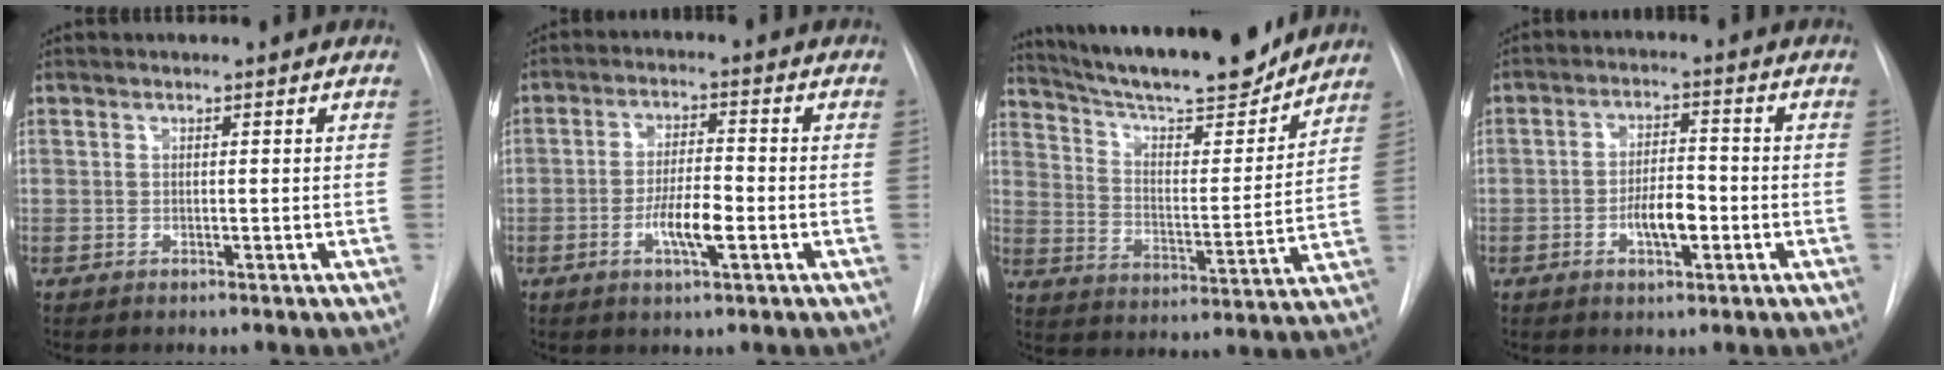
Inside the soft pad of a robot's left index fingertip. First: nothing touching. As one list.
[{"total": 6.1, "force": [-2.4, 1.1, 5.5], "torque": [-0.103, -0.004, -0.041]}, {"total": 20.2, "force": [17.8, 2.9, 9.1], "torque": [-0.153, -0.005, 0.272]}, {"total": 5.3, "force": [-2.1, 1.4, 4.7], "torque": [-0.085, 0.000, -0.032]}]